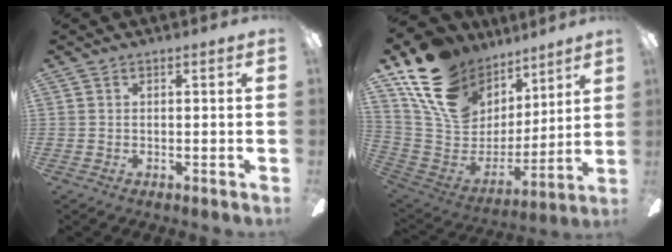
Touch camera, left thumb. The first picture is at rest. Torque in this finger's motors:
{"motor_torque": [0.89, 0.93, 1.39, -1.38, 0.23]}